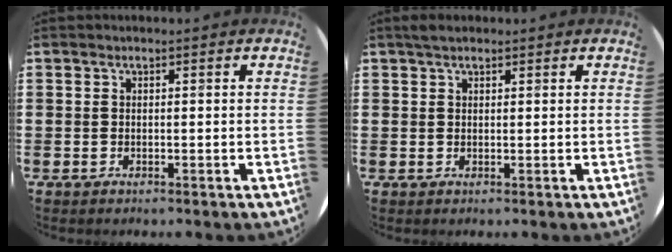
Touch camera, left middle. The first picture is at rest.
{"total": 1.4, "force": [1.2, 0.7, 0.4], "torque": [-0.002, 0.002, 0.020]}